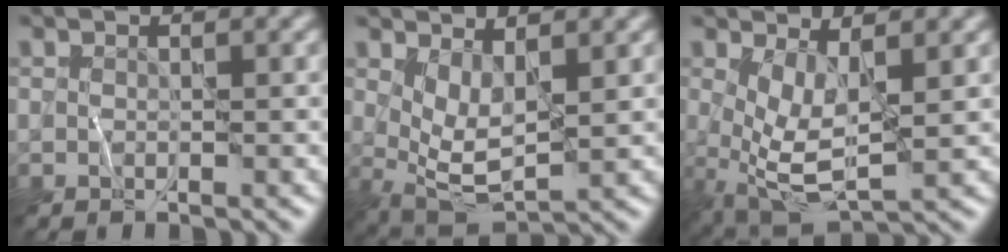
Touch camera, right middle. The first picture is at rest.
{"total": 3.5, "force": [1.5, 1.2, 3.0], "torque": [-0.065, -0.014, 0.032]}
{"total": 4.9, "force": [0.6, 1.7, 4.5], "torque": [-0.099, -0.012, 0.015]}